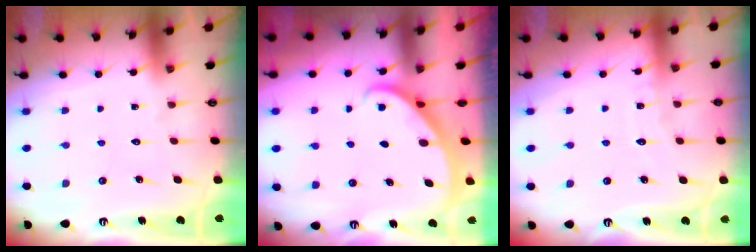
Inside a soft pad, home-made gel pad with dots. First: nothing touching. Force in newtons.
{"total": 2.1, "press": 2.1, "slide": 0.2}
{"total": 5.8, "press": 5.8, "slide": 0.4}